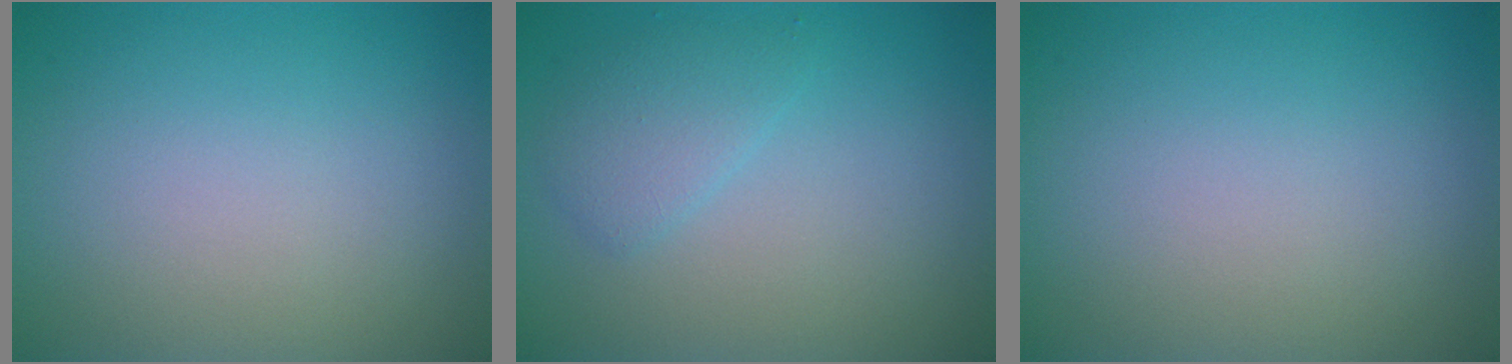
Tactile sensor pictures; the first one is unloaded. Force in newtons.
{"total": 2.0, "press": 2.0, "slide": 0.1}
{"total": 0.0}